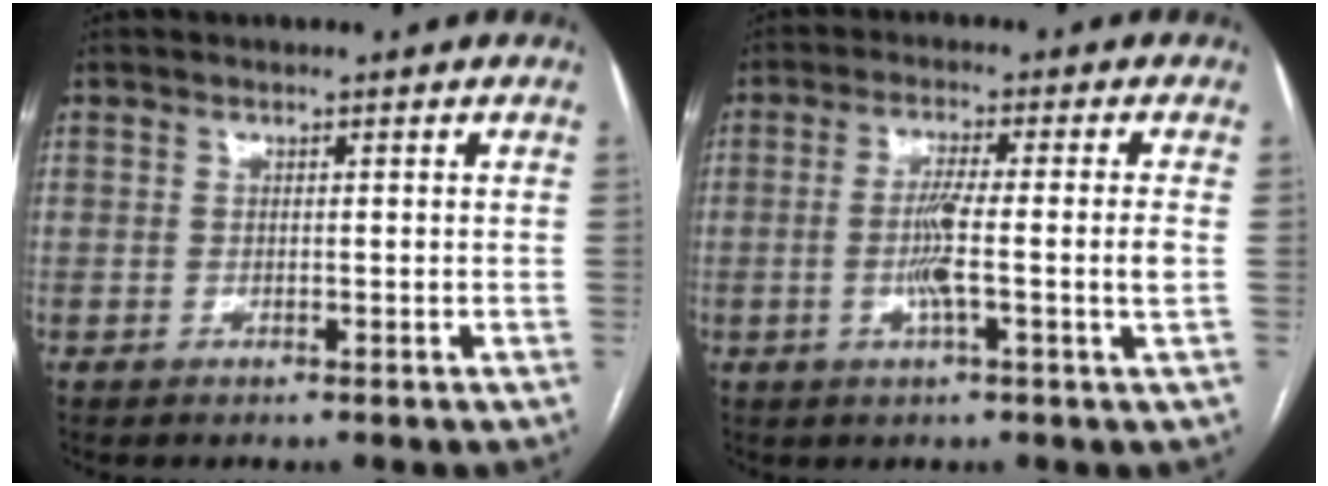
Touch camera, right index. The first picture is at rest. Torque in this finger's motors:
{"motor_torque": [1.47, -0.15, 0.65, 0.16]}